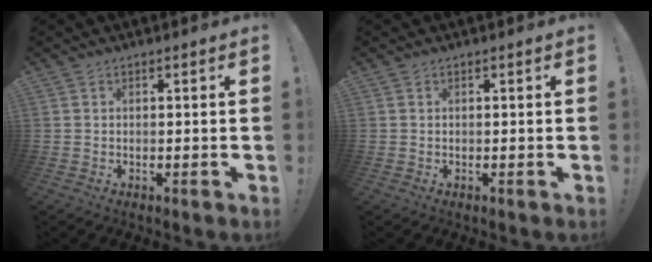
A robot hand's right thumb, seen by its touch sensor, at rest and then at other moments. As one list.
[{"total": 0.0}]